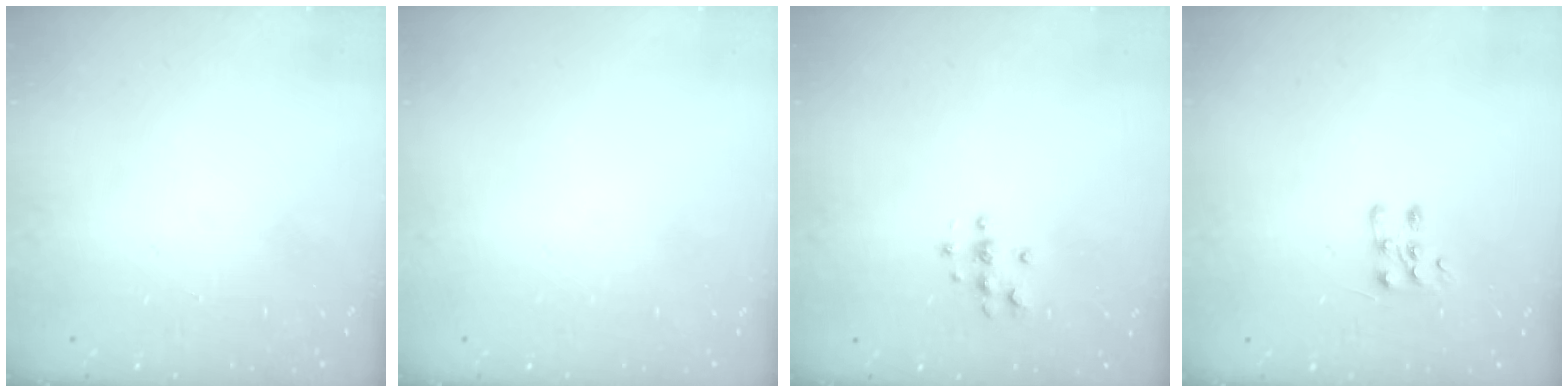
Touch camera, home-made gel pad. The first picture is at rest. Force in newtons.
{"total": 0.0}
{"total": 4.2, "press": 4.2, "slide": 0.5}
{"total": 6.3, "press": 6.1, "slide": 1.6}